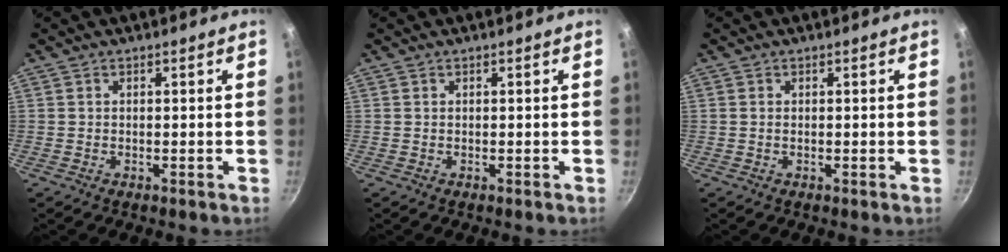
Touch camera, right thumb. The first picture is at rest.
{"total": 0.0}
{"total": 0.0}